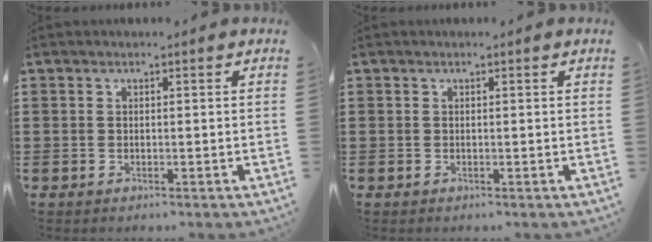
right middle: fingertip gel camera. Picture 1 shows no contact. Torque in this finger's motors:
{"motor_torque": [0.04, -0.03, 0.00, -0.01]}